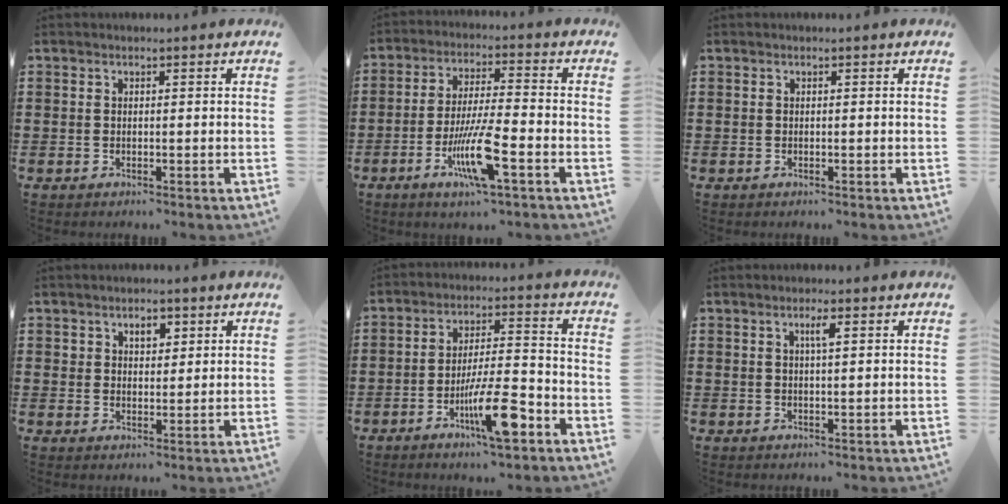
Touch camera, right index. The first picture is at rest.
{"total": 9.9, "force": [-4.4, 1.5, 8.8], "torque": [-0.178, -0.012, -0.083]}
{"total": 0.0}
{"total": 2.7, "force": [1.6, 1.7, 1.3], "torque": [-0.025, 0.005, 0.027]}
{"total": 11.2, "force": [-5.6, 2.7, 9.4], "torque": [-0.170, 0.011, -0.096]}
{"total": 2.0, "force": [0.8, 0.2, 1.8], "torque": [-0.037, 0.003, 0.011]}